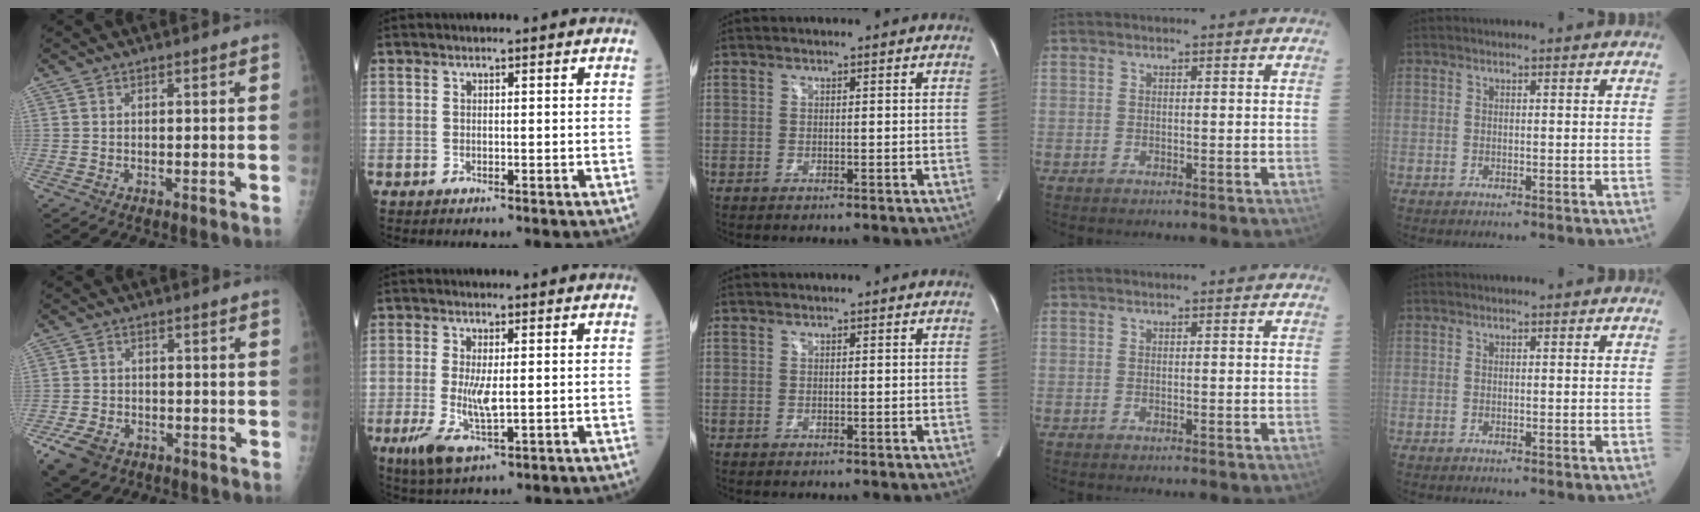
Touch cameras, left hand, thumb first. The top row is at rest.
{"thumb": {"total": 7.4, "force": [-4.0, 5.2, 3.5], "torque": [-0.070, 0.015, -0.061]}, "index": {"total": 6.0, "force": [-1.1, 1.7, 5.6], "torque": [-0.124, -0.016, -0.016]}}